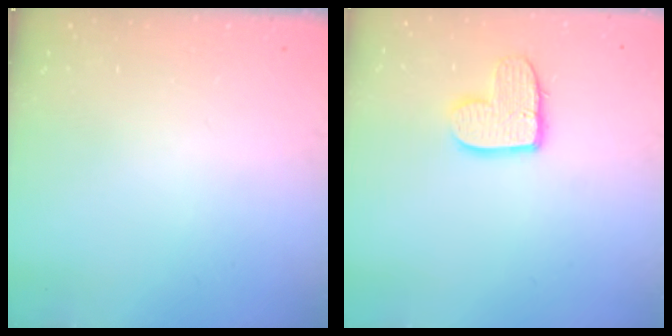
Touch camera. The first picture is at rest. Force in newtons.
{"total": 9.8, "press": 9.8, "slide": 0.5}